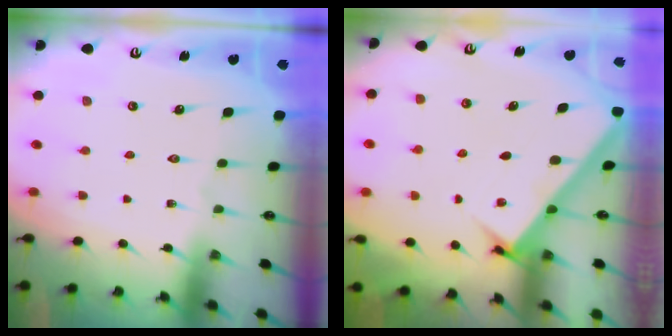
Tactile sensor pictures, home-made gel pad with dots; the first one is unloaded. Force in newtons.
{"total": 2.9, "press": 2.9, "slide": 0.2}